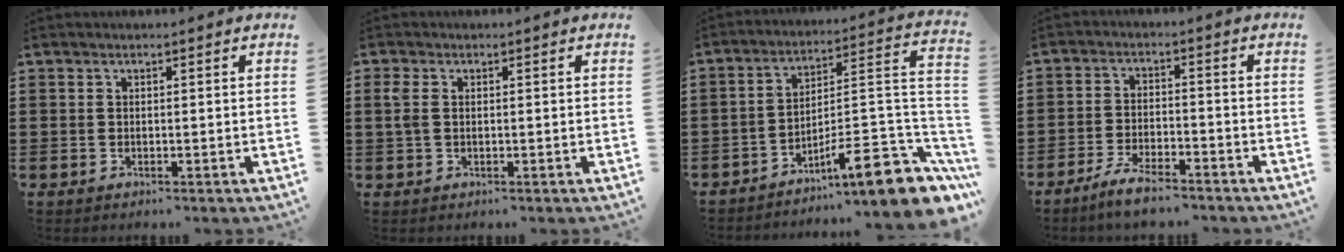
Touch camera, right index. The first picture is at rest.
{"total": 2.2, "force": [0.2, 1.4, 1.8], "torque": [-0.053, 0.002, -0.002]}
{"total": 10.8, "force": [-7.2, 2.2, 7.8], "torque": [-0.098, 0.005, -0.133]}
{"total": 4.6, "force": [-4.1, 0.4, 1.9], "torque": [-0.046, 0.002, -0.082]}